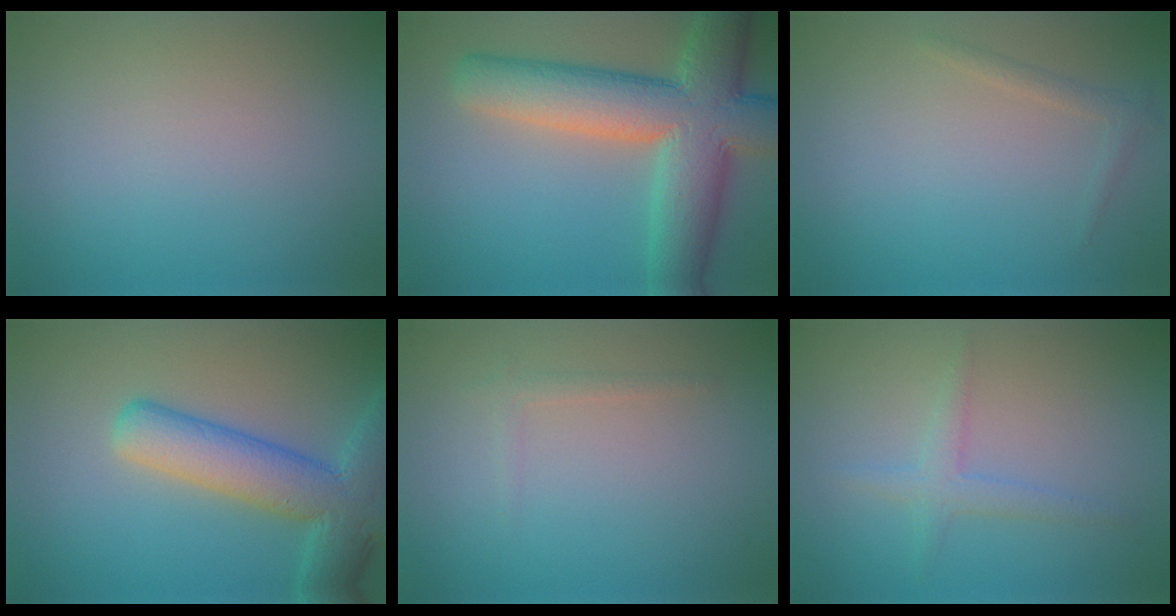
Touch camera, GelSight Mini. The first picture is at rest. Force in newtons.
{"total": 11.8, "press": 11.8, "slide": 0.7}
{"total": 1.0, "press": 1.0, "slide": 0.0}
{"total": 8.1, "press": 8.1, "slide": 0.5}
{"total": 0.9, "press": 0.9, "slide": 0.0}
{"total": 2.0, "press": 2.0, "slide": 0.0}